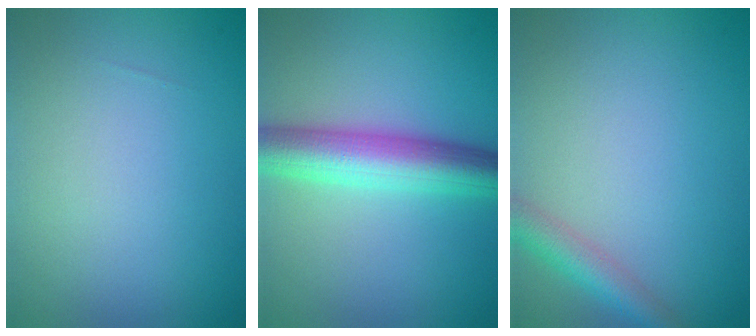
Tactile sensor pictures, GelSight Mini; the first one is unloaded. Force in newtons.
{"total": 6.5, "press": 6.5, "slide": 0.1}
{"total": 2.8, "press": 2.8, "slide": 0.1}